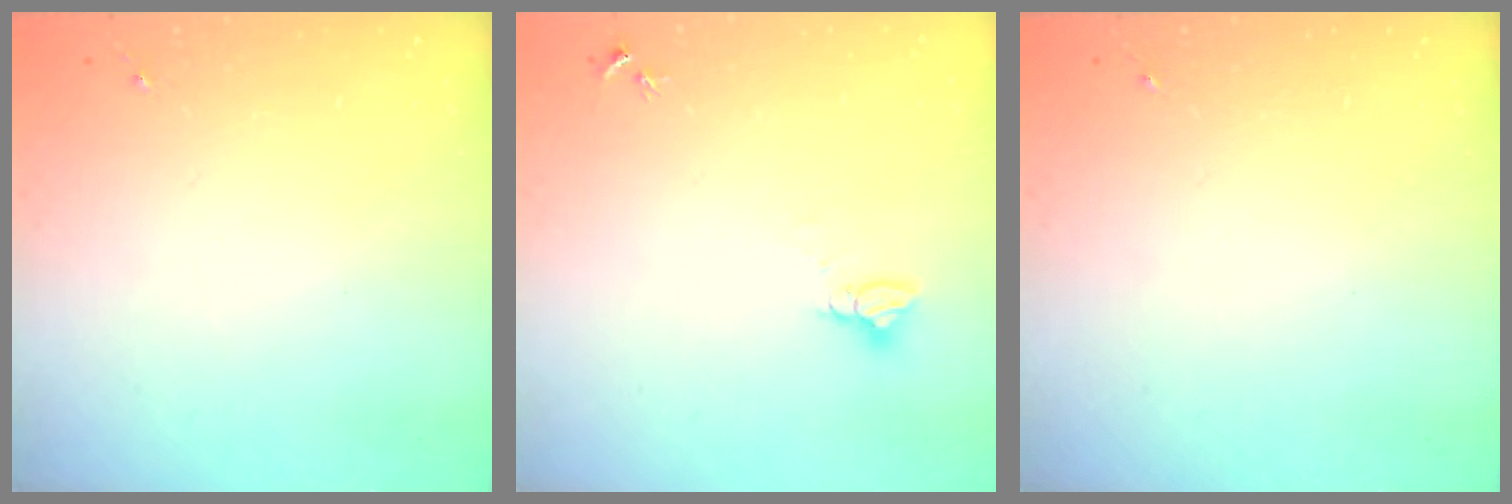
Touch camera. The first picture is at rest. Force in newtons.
{"total": 3.0, "press": 3.0, "slide": 0.1}
{"total": 0.0}